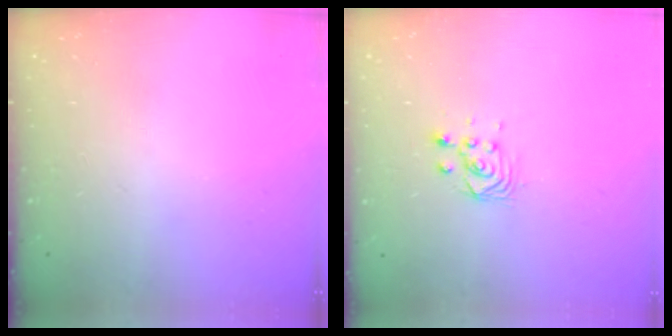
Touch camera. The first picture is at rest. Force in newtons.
{"total": 3.0, "press": 3.0, "slide": 0.1}